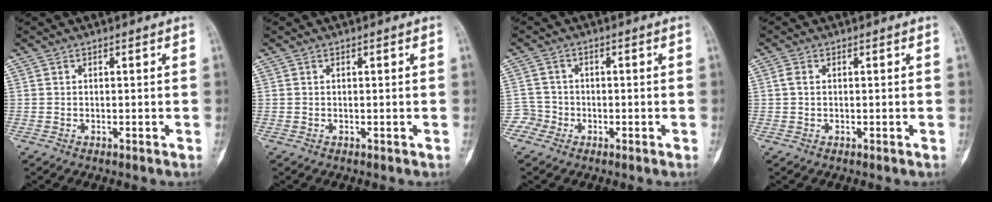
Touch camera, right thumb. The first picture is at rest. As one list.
[{"total": 0.0}, {"total": 2.8, "force": [-1.3, 2.4, -0.5], "torque": [0.027, 0.011, -0.033]}, {"total": 1.4, "force": [0.3, 0.9, 1.1], "torque": [-0.025, 0.002, 0.004]}]